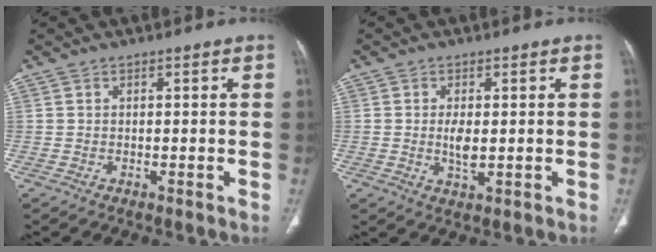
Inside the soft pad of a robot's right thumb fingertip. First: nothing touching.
{"total": 3.6, "force": [0.1, 1.6, 3.2], "torque": [-0.064, -0.008, 0.004]}